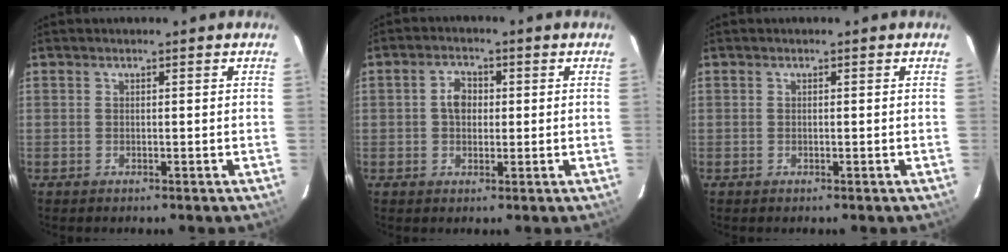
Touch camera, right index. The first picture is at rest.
{"total": 3.8, "force": [0.2, 3.0, 2.3], "torque": [-0.040, 0.011, 0.004]}
{"total": 0.0}